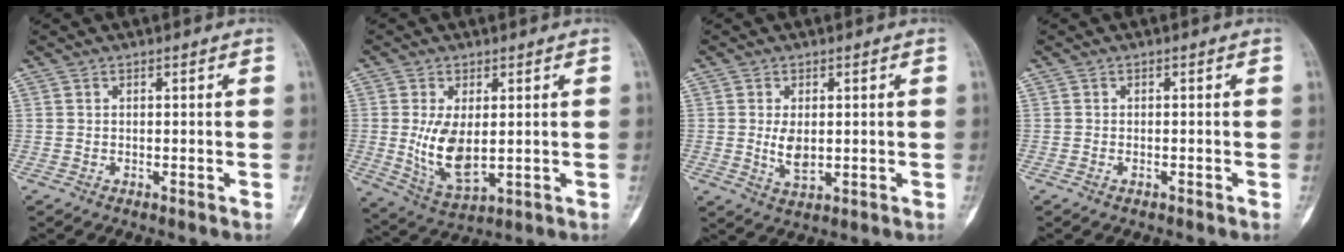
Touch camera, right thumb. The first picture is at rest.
{"total": 9.5, "force": [0.3, 4.8, 8.2], "torque": [-0.149, -0.017, 0.022]}
{"total": 4.4, "force": [0.2, 2.4, 3.7], "torque": [-0.064, -0.010, 0.009]}
{"total": 0.5, "force": [-0.3, 0.4, 0.2], "torque": [-0.009, 0.007, -0.003]}